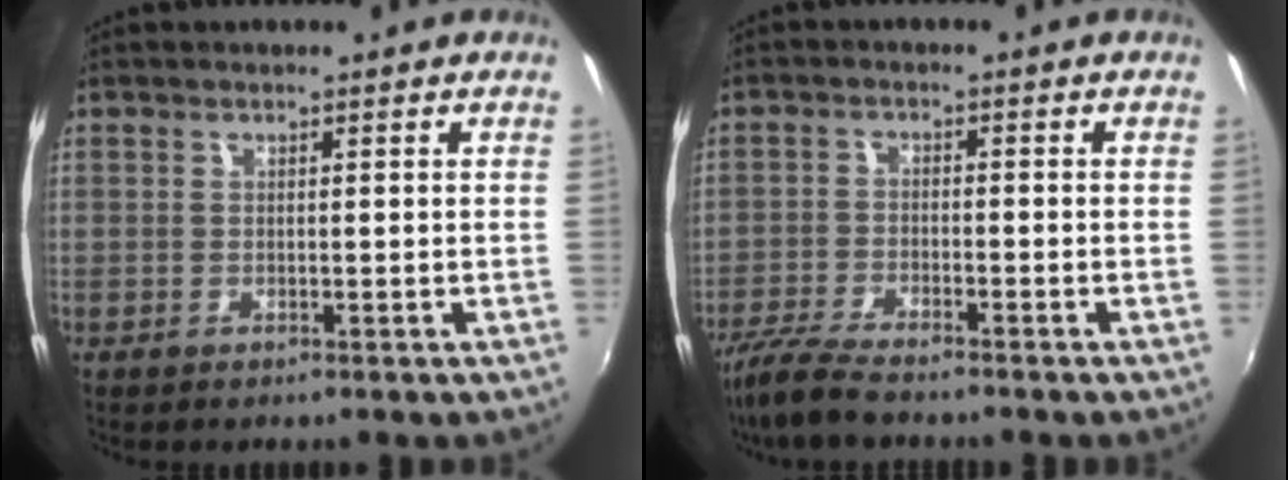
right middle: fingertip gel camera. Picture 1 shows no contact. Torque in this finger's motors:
{"motor_torque": [0.57, -0.58, 0.12, 0.06]}